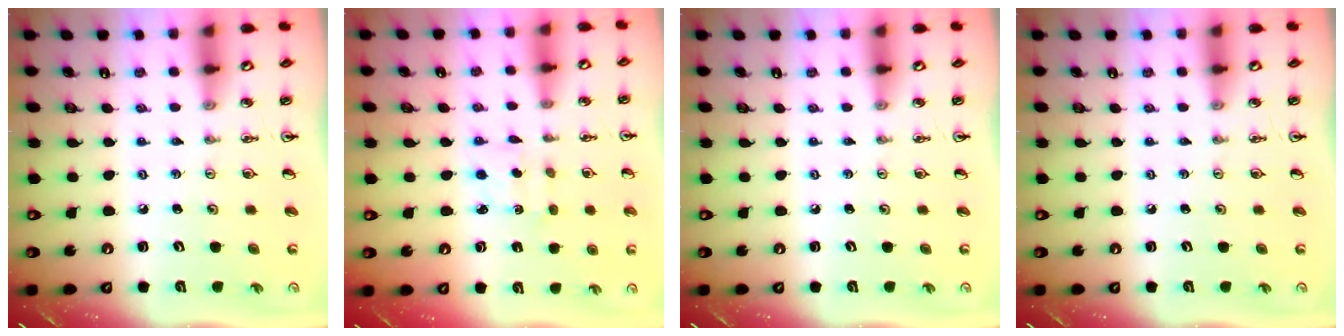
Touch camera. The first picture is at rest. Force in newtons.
{"total": 2.0, "press": 1.9, "slide": 0.7}
{"total": 0.0}
{"total": 0.0}